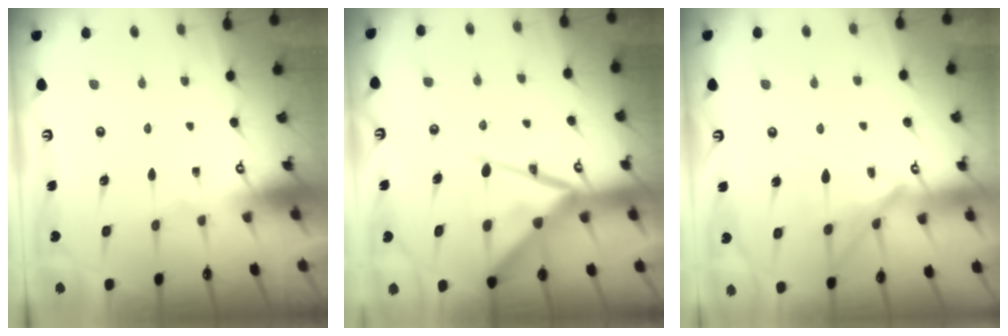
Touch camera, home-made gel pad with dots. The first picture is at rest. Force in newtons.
{"total": 16.5, "press": 16.5, "slide": 1.6}
{"total": 11.8, "press": 11.7, "slide": 0.8}